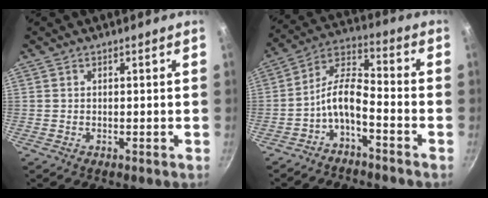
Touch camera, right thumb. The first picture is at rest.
{"total": 8.3, "force": [-4.2, 3.3, 6.4], "torque": [-0.135, 0.059, -0.087]}